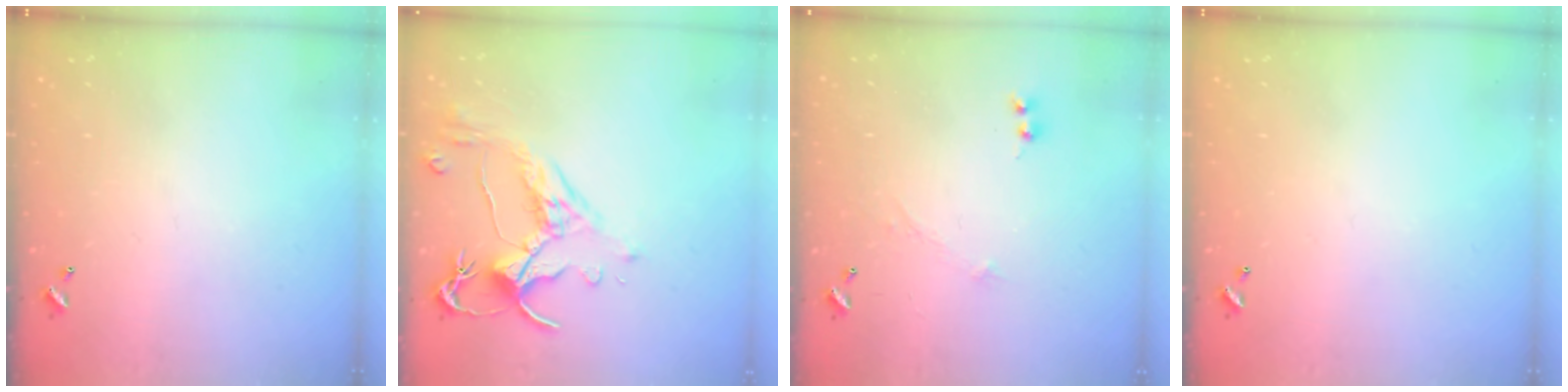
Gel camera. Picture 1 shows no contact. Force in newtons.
{"total": 2.6, "press": 2.2, "slide": 1.3}
{"total": 0.0}
{"total": 0.0}